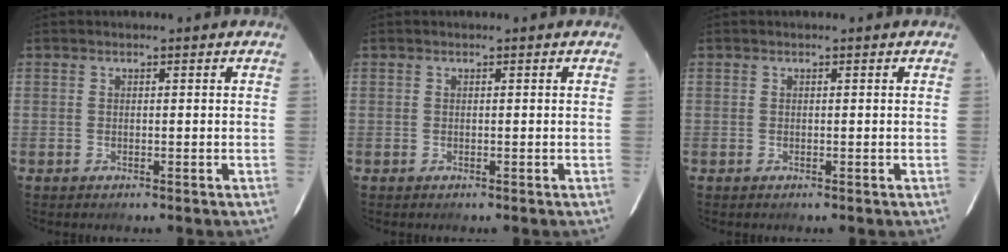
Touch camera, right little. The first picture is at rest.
{"total": 0.0}
{"total": 0.0}